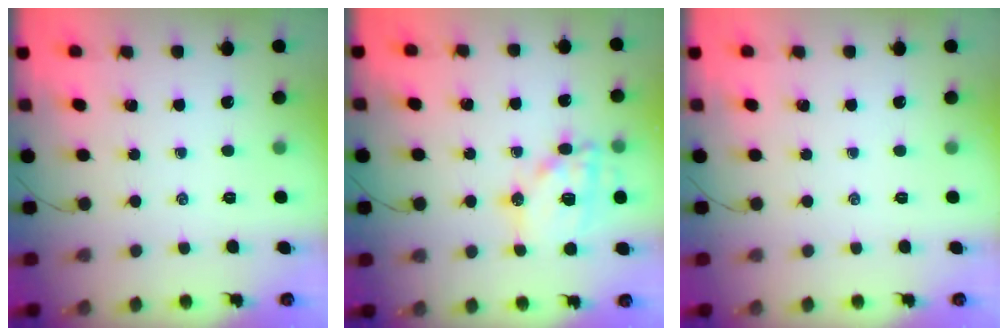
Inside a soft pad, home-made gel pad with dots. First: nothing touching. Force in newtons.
{"total": 14.0, "press": 13.9, "slide": 2.2}
{"total": 0.0}